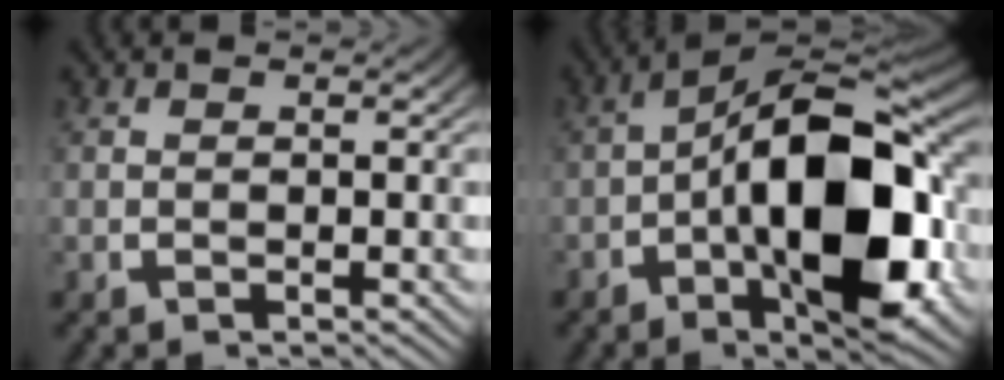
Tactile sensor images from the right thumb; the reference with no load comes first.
{"total": 16.4, "force": [-2.5, 8.2, 14.0], "torque": [-0.223, -0.022, -0.037]}